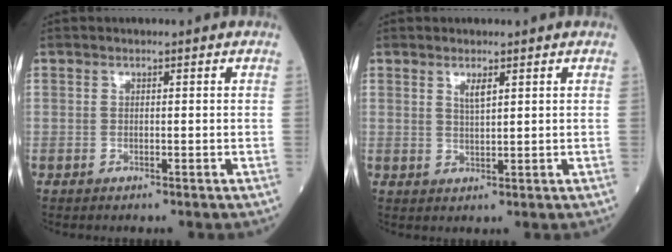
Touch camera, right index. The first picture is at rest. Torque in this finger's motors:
{"motor_torque": [-0.03, 0.03, 0.04, 0.04]}